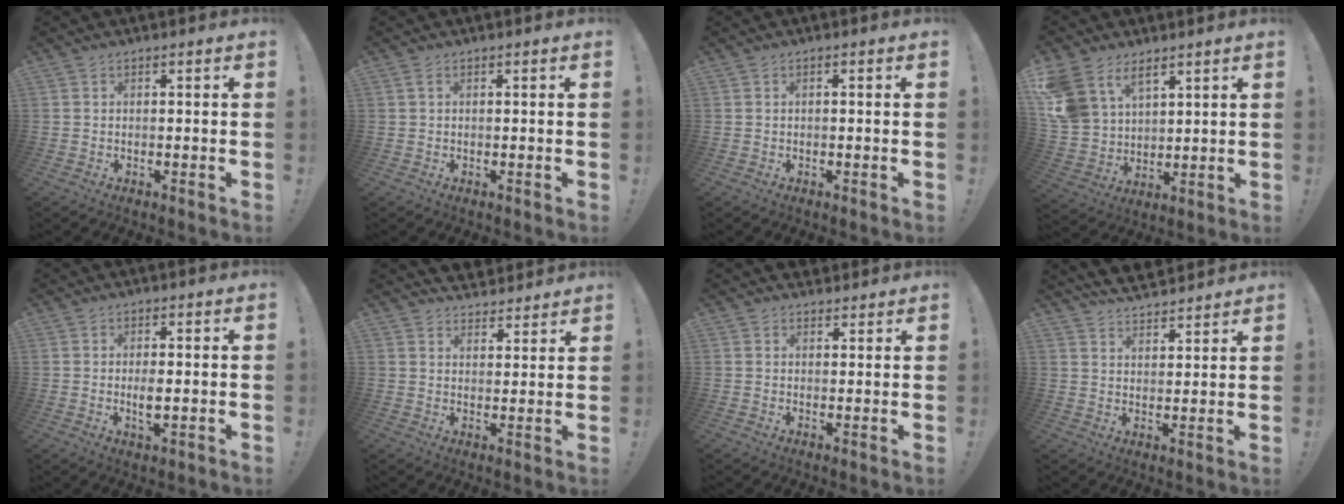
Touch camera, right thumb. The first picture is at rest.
{"total": 1.0, "force": [0.4, 0.2, 0.9], "torque": [-0.021, 0.001, 0.007]}
{"total": 0.5, "force": [-0.3, 0.0, 0.4], "torque": [-0.011, 0.002, -0.005]}
{"total": 12.1, "force": [7.7, 7.8, 5.1], "torque": [-0.117, -0.051, 0.153]}
{"total": 3.1, "force": [0.2, 1.6, 2.6], "torque": [-0.040, -0.007, -0.001]}
{"total": 4.8, "force": [4.2, 2.3, 0.4], "torque": [-0.006, -0.036, 0.078]}
{"total": 2.7, "force": [2.1, 1.6, 0.1], "torque": [0.009, -0.015, 0.038]}
{"total": 6.5, "force": [6.0, 2.2, 1.6], "torque": [-0.034, -0.048, 0.110]}